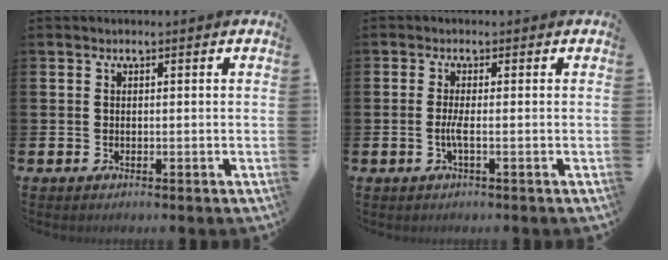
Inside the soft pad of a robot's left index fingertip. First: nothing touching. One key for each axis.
{"total": 1.7, "fx": -0.4, "fy": -0.1, "fz": 1.7, "tx": -0.038, "ty": 0.000, "tz": -0.008}